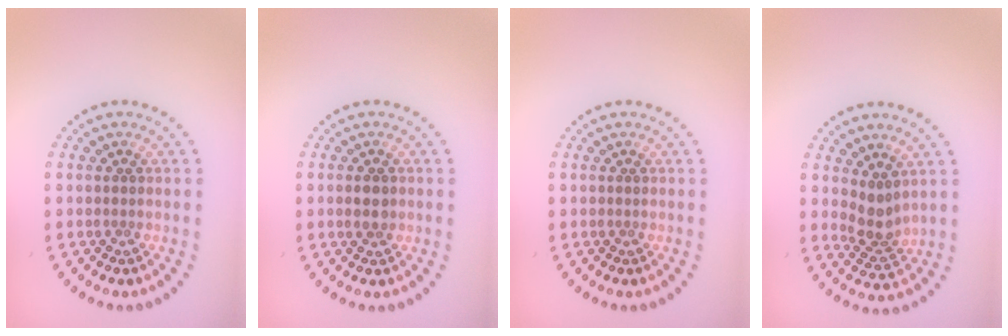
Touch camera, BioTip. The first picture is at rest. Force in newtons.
{"total": 1.6, "press": 1.6, "slide": 0.2}
{"total": 0.0}
{"total": 2.6, "press": 1.9, "slide": 1.7}